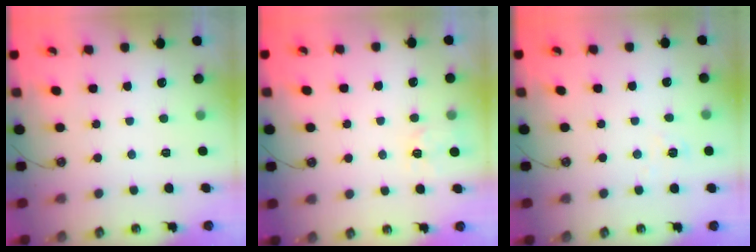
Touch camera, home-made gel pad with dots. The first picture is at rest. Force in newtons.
{"total": 3.4, "press": 3.4, "slide": 0.4}
{"total": 5.4, "press": 5.3, "slide": 0.5}